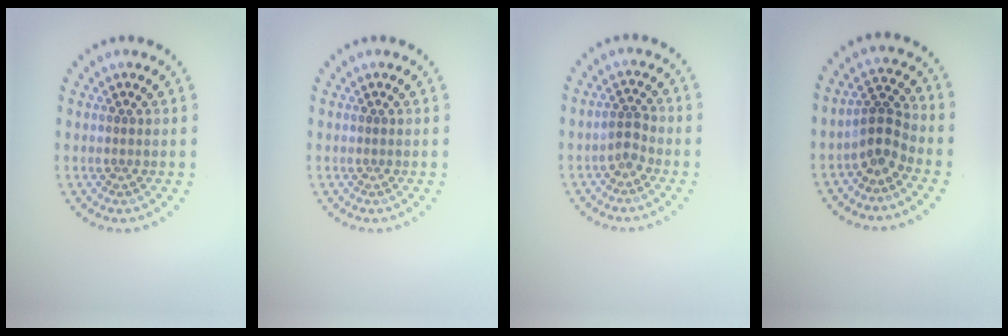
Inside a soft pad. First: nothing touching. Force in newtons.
{"total": 0.0}
{"total": 1.5, "press": 1.2, "slide": 0.9}
{"total": 2.7, "press": 2.1, "slide": 1.7}